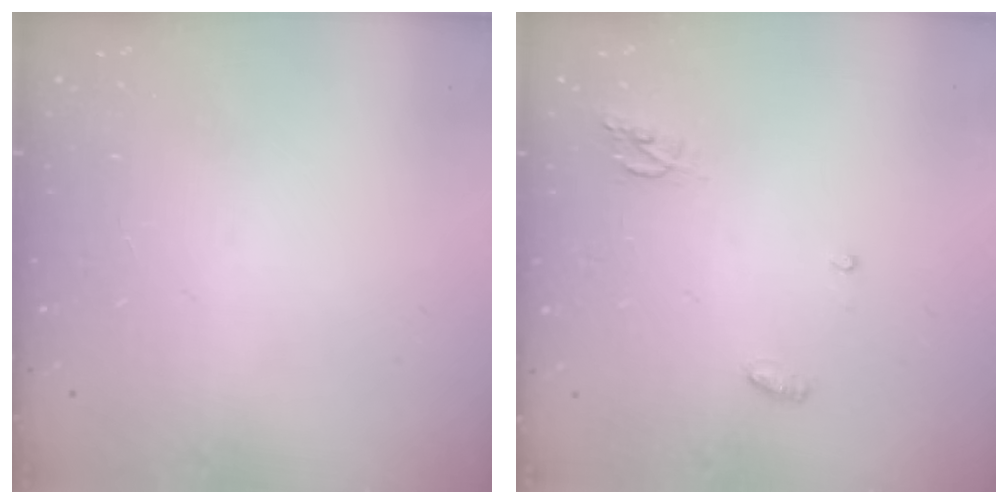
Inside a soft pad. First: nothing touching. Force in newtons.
{"total": 5.3, "press": 5.3, "slide": 0.3}